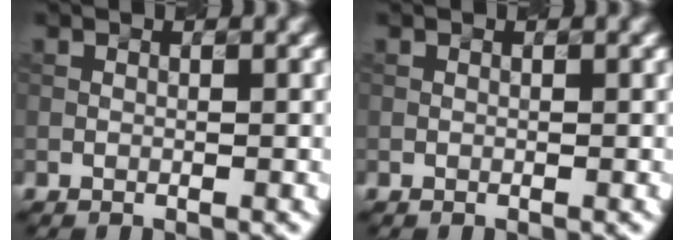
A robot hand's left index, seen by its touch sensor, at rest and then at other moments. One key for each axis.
{"total": 0.0}